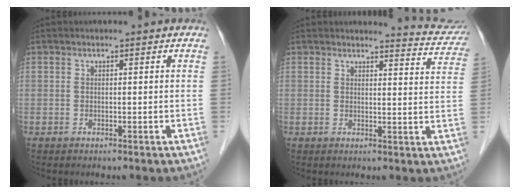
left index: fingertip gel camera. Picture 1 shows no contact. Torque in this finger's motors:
{"motor_torque": [0.27, -0.54, -0.02, -0.01]}